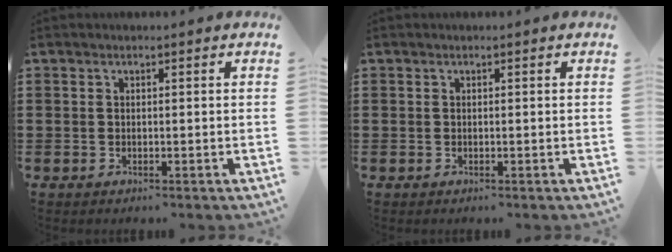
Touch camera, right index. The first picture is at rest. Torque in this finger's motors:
{"motor_torque": [0.01, 0.02, 0.00, 0.00]}